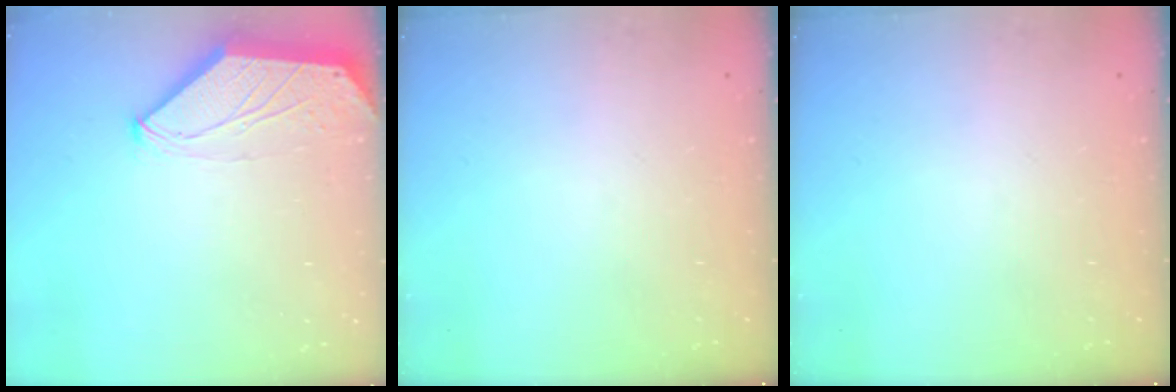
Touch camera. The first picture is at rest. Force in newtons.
{"total": 0.0}
{"total": 0.0}